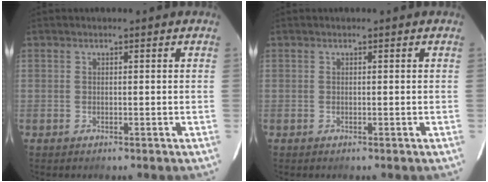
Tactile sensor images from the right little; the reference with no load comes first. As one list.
[{"total": 0.0}]